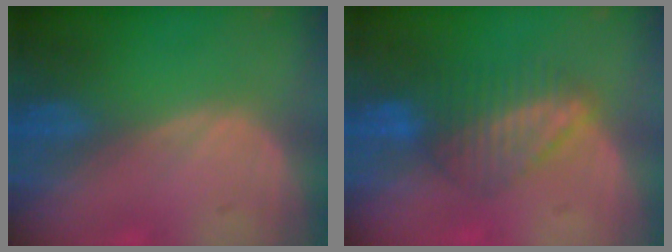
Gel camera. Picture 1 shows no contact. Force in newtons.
{"total": 6.4, "press": 6.0, "slide": 2.0}